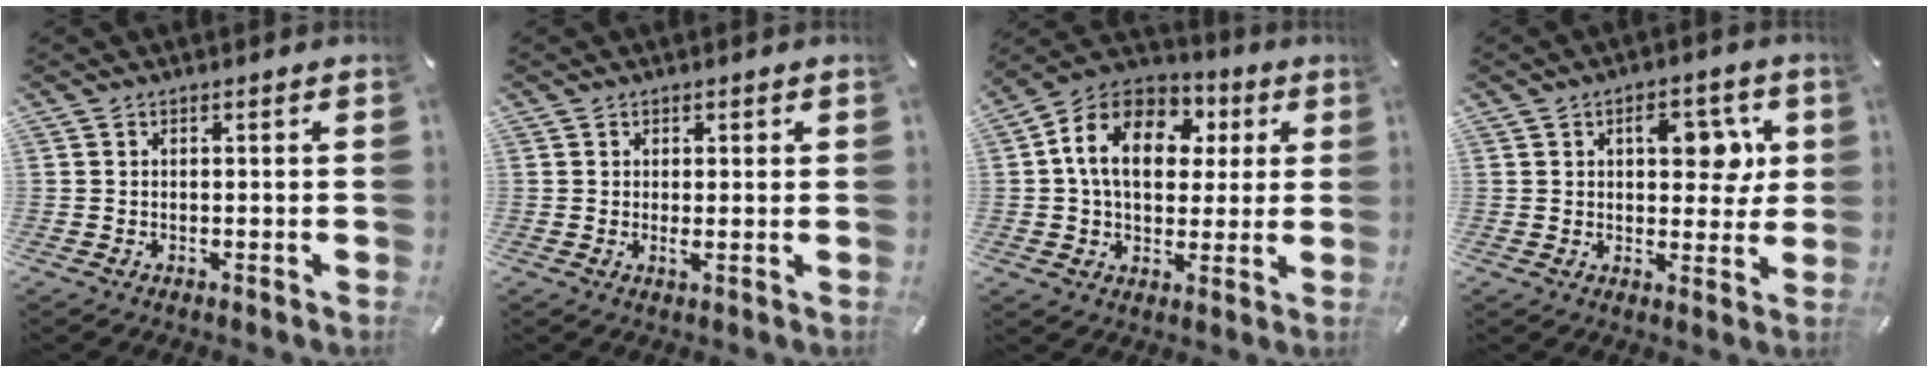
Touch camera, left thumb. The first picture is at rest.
{"total": 1.6, "force": [0.2, 0.6, 1.5], "torque": [-0.022, -0.004, 0.001]}
{"total": 15.4, "force": [3.4, 11.6, 9.5], "torque": [-0.186, 0.001, 0.059]}
{"total": 10.0, "force": [2.9, 5.7, 7.7], "torque": [-0.093, -0.007, 0.040]}